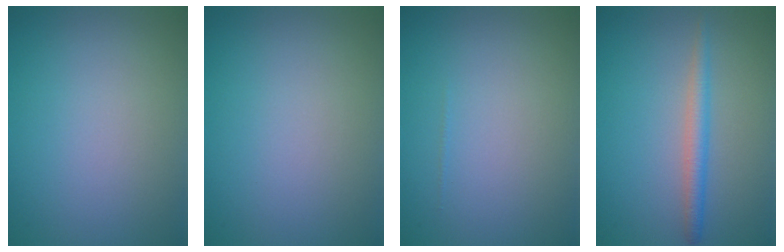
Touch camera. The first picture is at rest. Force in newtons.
{"total": 0.0}
{"total": 0.0}
{"total": 2.2, "press": 2.2, "slide": 0.1}